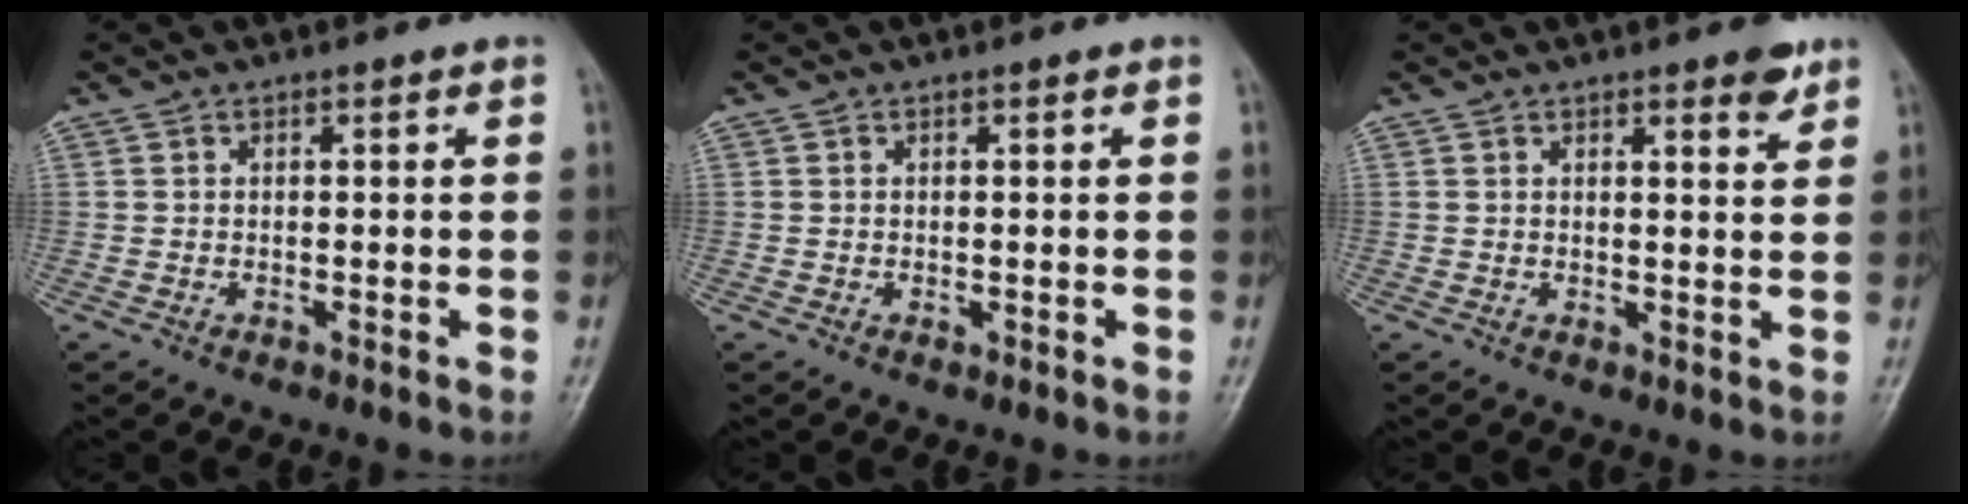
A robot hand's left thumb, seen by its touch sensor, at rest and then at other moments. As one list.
[{"total": 0.5, "force": [0.3, 0.2, 0.4], "torque": [-0.005, -0.002, 0.004]}, {"total": 4.0, "force": [2.7, 1.1, 2.7], "torque": [-0.025, -0.016, 0.033]}]